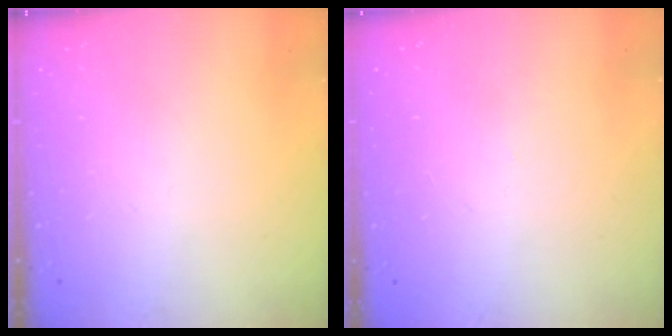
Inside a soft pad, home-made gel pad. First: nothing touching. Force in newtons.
{"total": 0.0}